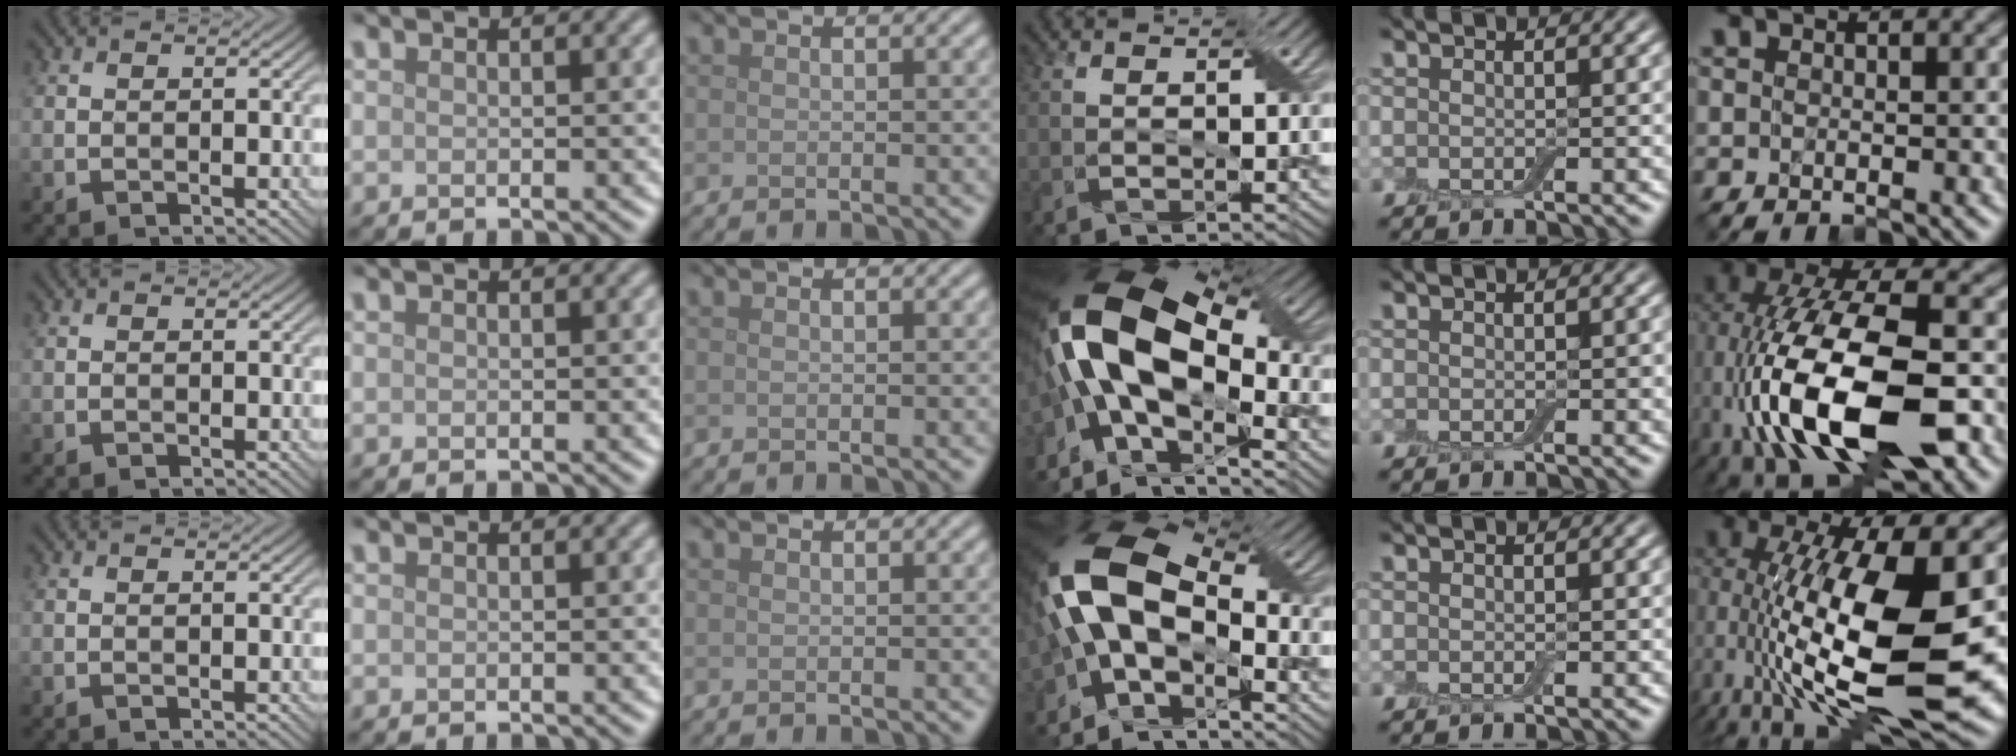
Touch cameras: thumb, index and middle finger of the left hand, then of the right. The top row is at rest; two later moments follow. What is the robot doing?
{"motion": "extract", "object": "airpods case & airpods"}